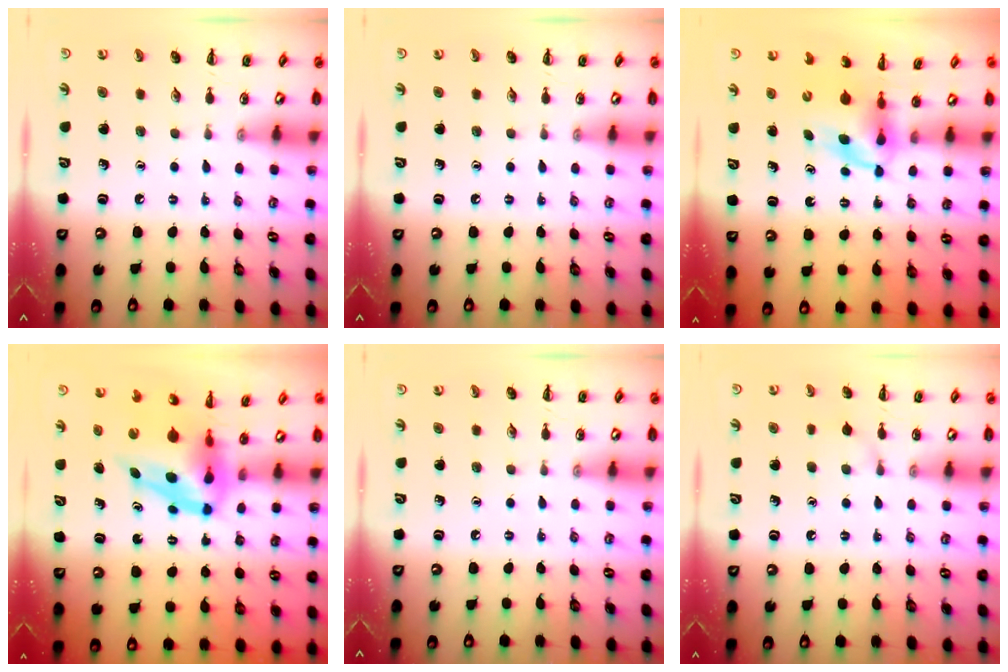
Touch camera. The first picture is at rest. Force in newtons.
{"total": 0.0}
{"total": 5.8, "press": 5.8, "slide": 1.0}
{"total": 7.5, "press": 7.2, "slide": 2.2}
{"total": 0.0}
{"total": 5.3, "press": 4.9, "slide": 2.0}